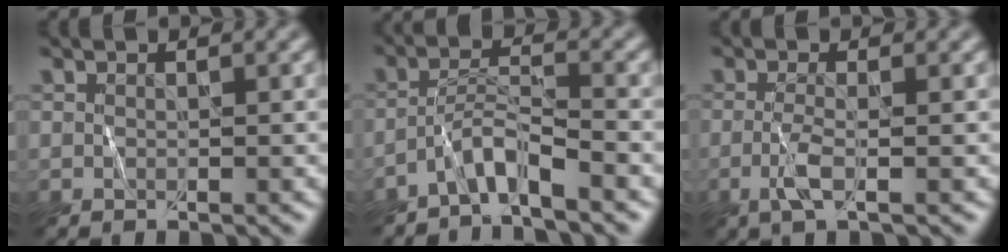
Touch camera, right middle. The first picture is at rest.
{"total": 3.0, "force": [-2.5, 0.2, 1.7], "torque": [-0.028, 0.013, -0.056]}
{"total": 2.0, "force": [-0.7, 0.4, 1.9], "torque": [-0.048, -0.003, -0.017]}